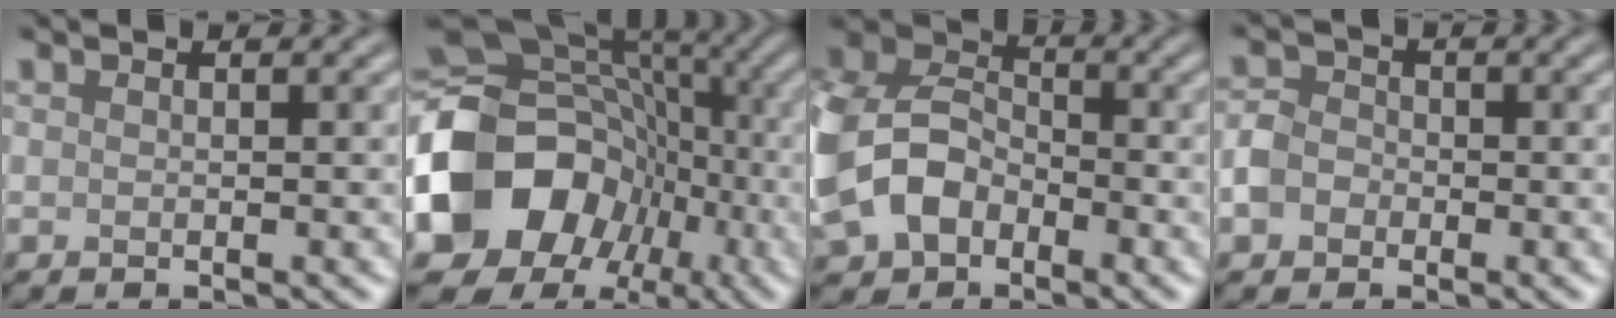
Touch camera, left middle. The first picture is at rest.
{"total": 14.2, "force": [-4.1, 11.7, 7.0], "torque": [-0.146, -0.005, -0.083]}
{"total": 10.7, "force": [-2.6, 8.1, 6.6], "torque": [-0.159, -0.008, -0.055]}
{"total": 2.7, "force": [-0.9, 2.3, 1.1], "torque": [-0.015, 0.001, -0.022]}